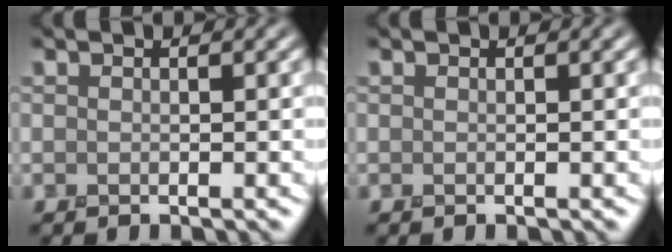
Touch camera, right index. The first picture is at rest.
{"total": 0.0}